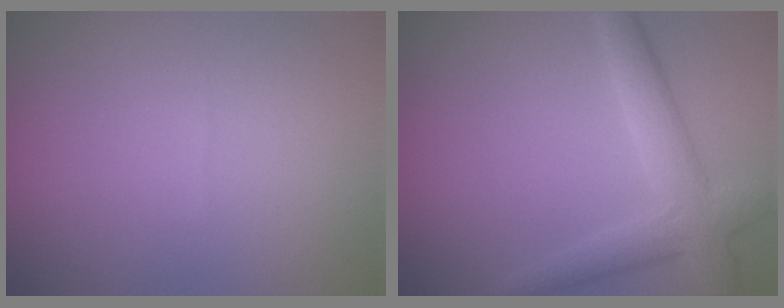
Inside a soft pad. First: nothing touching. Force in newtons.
{"total": 3.4, "press": 3.4, "slide": 0.1}